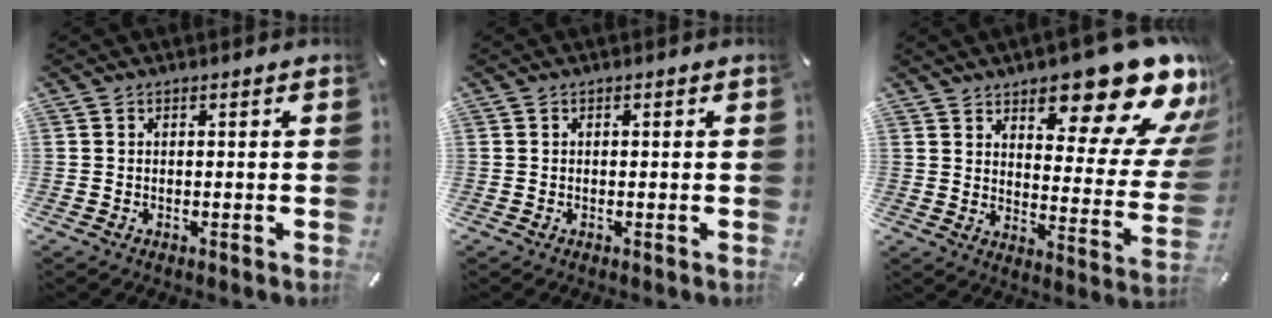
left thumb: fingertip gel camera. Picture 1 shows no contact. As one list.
[{"total": 0.0}, {"total": 20.8, "force": [14.2, 8.1, 12.9], "torque": [-0.155, -0.117, 0.231]}]